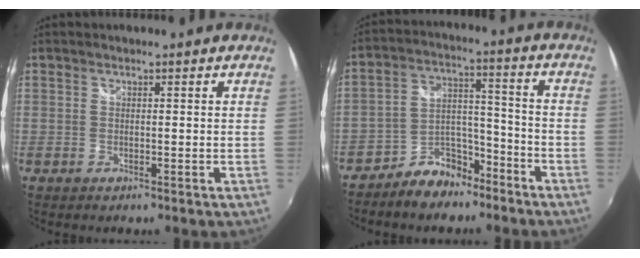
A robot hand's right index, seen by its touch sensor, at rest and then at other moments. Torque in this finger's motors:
{"motor_torque": [0.67, -0.38, 0.30, 0.01]}